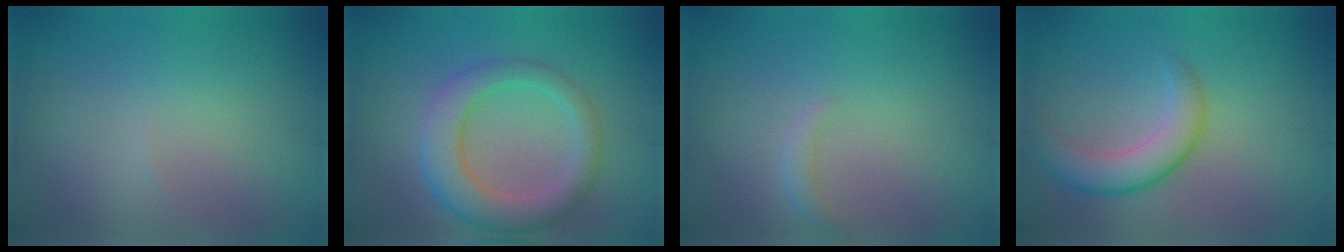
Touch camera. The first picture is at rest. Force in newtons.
{"total": 5.3, "press": 5.3, "slide": 0.2}
{"total": 1.1, "press": 1.1, "slide": 0.2}
{"total": 4.0, "press": 4.0, "slide": 0.2}